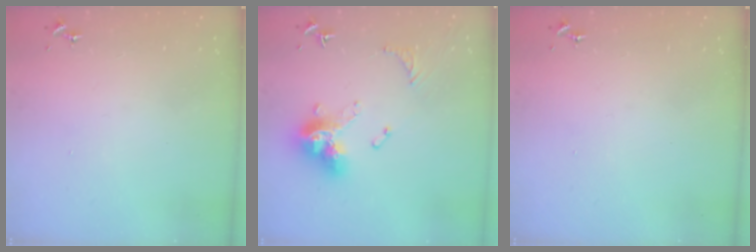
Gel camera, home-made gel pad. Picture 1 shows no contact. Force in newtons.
{"total": 14.2, "press": 14.1, "slide": 1.5}
{"total": 0.0}